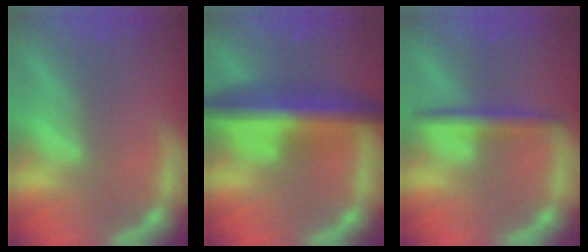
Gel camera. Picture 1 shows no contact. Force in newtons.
{"total": 9.0}
{"total": 3.0}